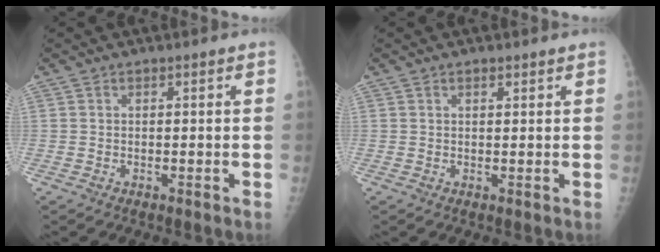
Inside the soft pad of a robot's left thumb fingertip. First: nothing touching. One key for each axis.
{"total": 1.0, "fx": 0.7, "fy": 0.4, "fz": 0.5, "tx": -0.007, "ty": -0.004, "tz": 0.011}